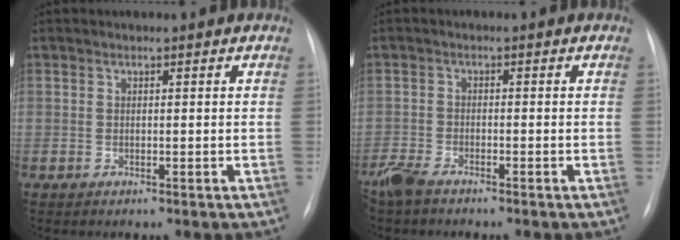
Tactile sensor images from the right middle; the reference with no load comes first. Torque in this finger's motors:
{"motor_torque": [1.12, -1.02, 0.43, 0.14]}